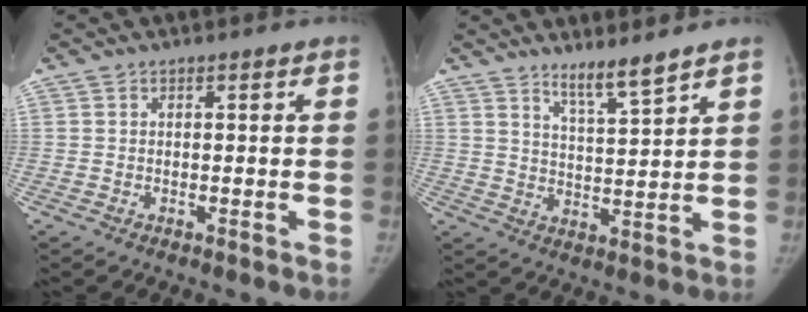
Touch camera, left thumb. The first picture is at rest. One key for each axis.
{"total": 5.8, "fx": 4.9, "fy": 0.1, "fz": 3.2, "tx": -0.051, "ty": -0.047, "tz": 0.090}